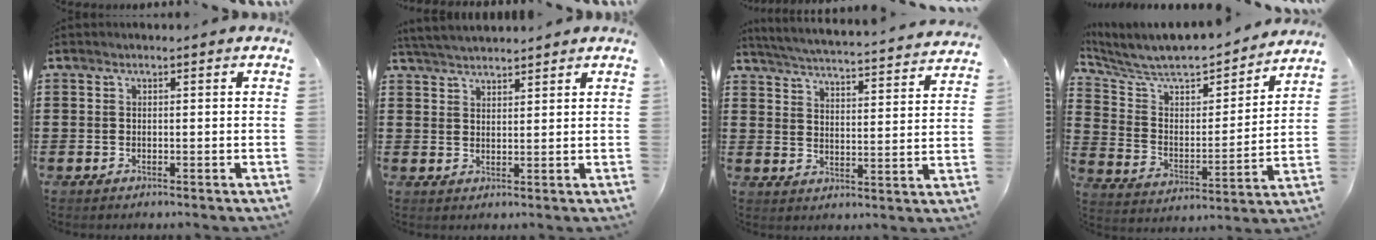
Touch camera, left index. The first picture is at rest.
{"total": 3.4, "force": [3.4, 0.2, 0.5], "torque": [-0.020, -0.005, 0.064]}
{"total": 4.2, "force": [4.0, -0.8, 0.8], "torque": [-0.038, -0.039, 0.062]}
{"total": 6.6, "force": [6.1, 1.9, 1.7], "torque": [-0.068, -0.050, 0.102]}